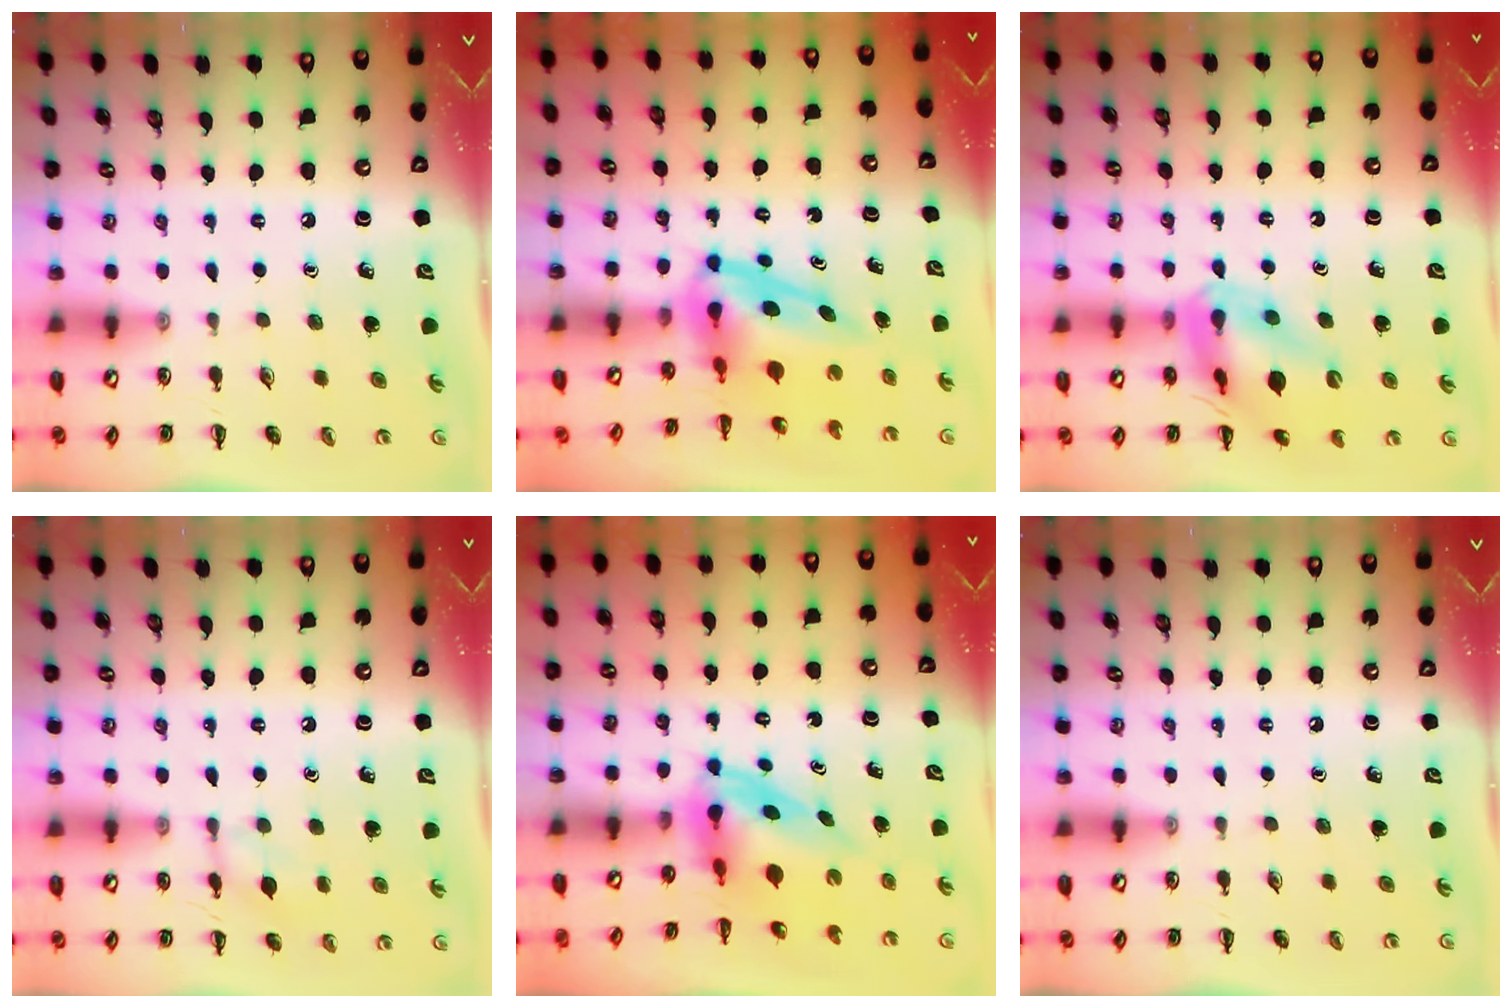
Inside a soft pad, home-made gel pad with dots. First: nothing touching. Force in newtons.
{"total": 7.7, "press": 7.4, "slide": 2.0}
{"total": 15.7, "press": 15.5, "slide": 2.5}
{"total": 7.9, "press": 7.7, "slide": 1.3}
{"total": 3.8, "press": 3.7, "slide": 0.9}
{"total": 0.0}